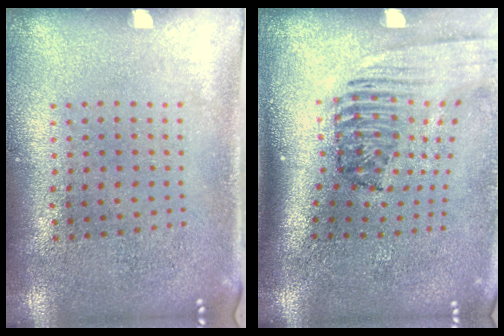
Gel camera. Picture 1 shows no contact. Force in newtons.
{"total": 2.3, "press": 1.6, "slide": 1.7}